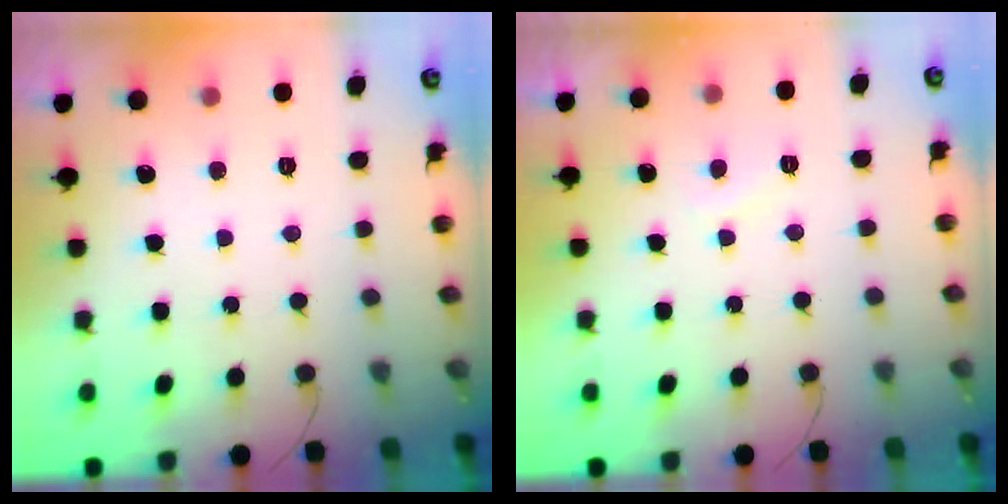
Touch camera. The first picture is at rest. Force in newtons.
{"total": 1.8, "press": 1.7, "slide": 0.6}